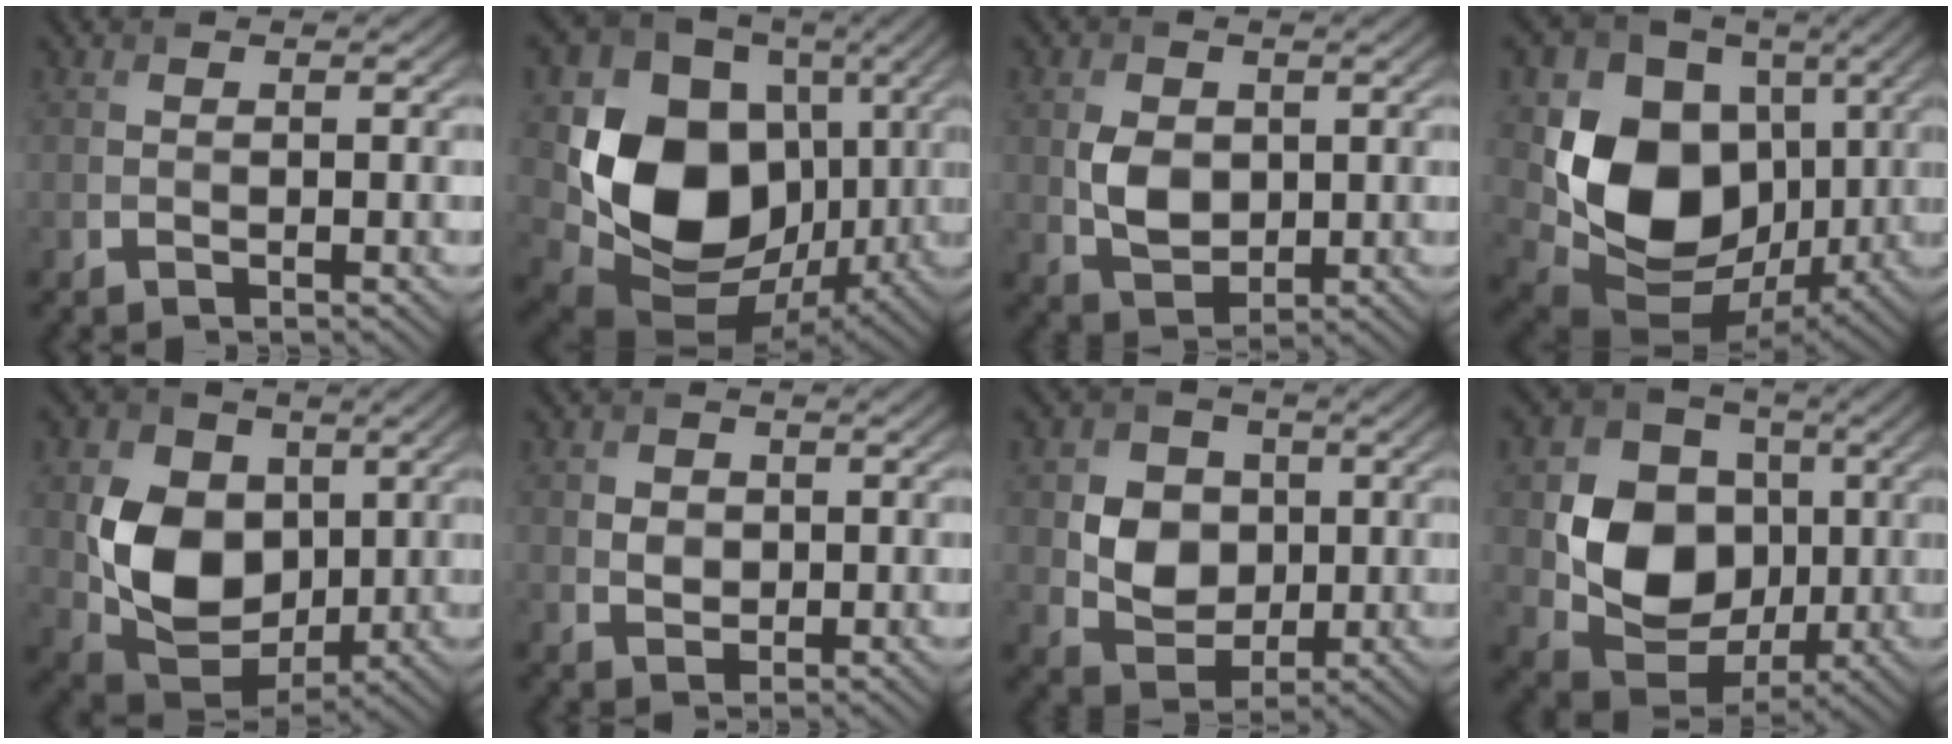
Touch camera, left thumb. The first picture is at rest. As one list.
[{"total": 15.4, "force": [-0.5, 12.3, 9.3], "torque": [-0.180, -0.035, -0.011]}, {"total": 4.5, "force": [-0.2, 3.4, 2.9], "torque": [-0.058, -0.010, -0.001]}, {"total": 14.0, "force": [-0.2, 11.1, 8.6], "torque": [-0.164, -0.029, -0.006]}, {"total": 10.5, "force": [0.3, 8.1, 6.6], "torque": [-0.139, -0.022, 0.004]}, {"total": 2.0, "force": [-0.2, 1.8, 0.8], "torque": [-0.018, -0.007, -0.016]}, {"total": 6.3, "force": [-0.2, 5.5, 3.2], "torque": [-0.070, -0.005, -0.015]}, {"total": 10.8, "force": [-0.5, 9.0, 6.0], "torque": [-0.116, -0.016, -0.019]}]